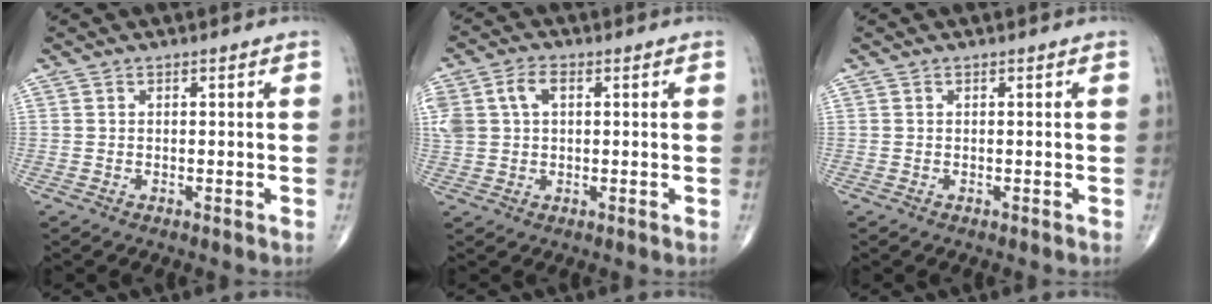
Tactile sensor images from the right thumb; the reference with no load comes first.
{"total": 9.2, "force": [2.3, 6.4, 6.3], "torque": [-0.157, 0.019, 0.048]}
{"total": 0.0}